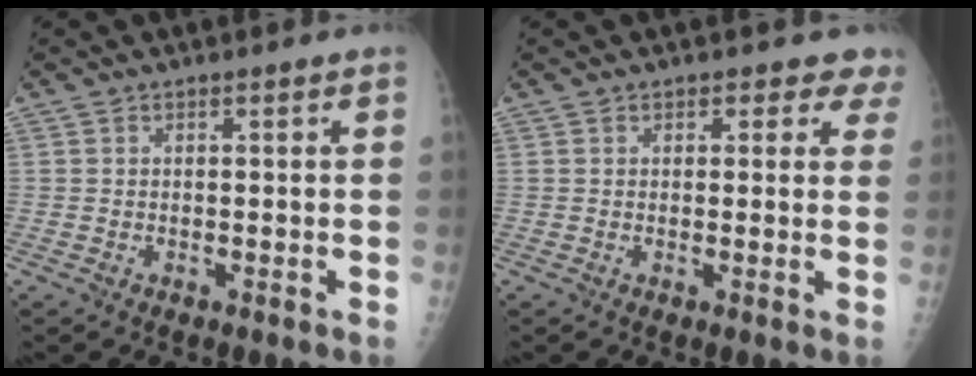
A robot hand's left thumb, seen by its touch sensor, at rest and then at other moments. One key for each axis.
{"total": 4.1, "fx": 3.0, "fy": 2.6, "fz": 1.2, "tx": 0.027, "ty": -0.010, "tz": 0.021}